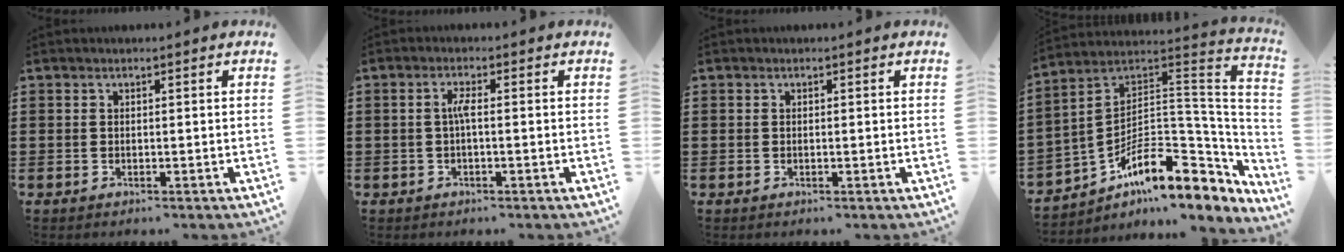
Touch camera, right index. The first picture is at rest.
{"total": 2.1, "force": [-0.3, 0.2, 2.1], "torque": [-0.042, 0.001, -0.008]}
{"total": 0.0}
{"total": 11.1, "force": [-5.6, 6.3, 7.3], "torque": [-0.126, -0.015, -0.106]}